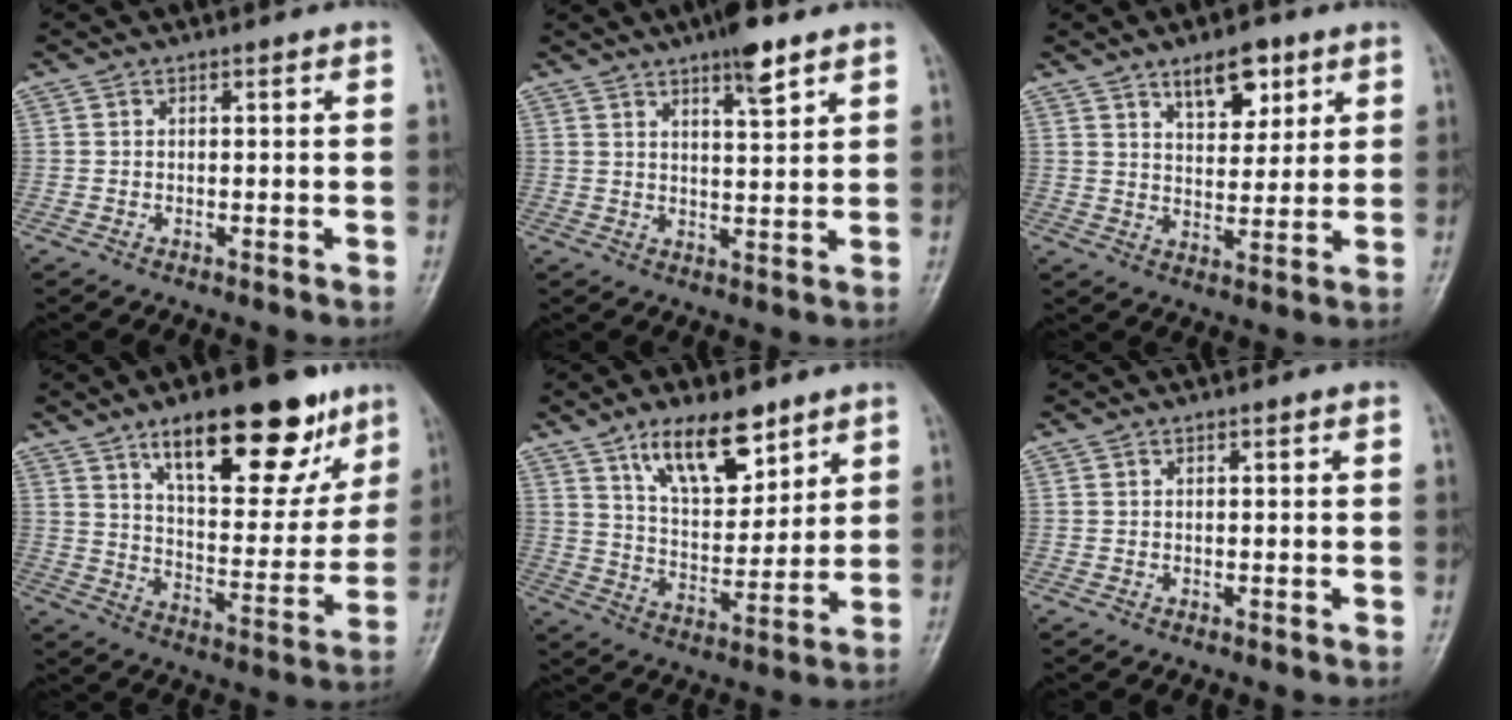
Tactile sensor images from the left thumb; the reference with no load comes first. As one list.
[{"total": 6.4, "force": [4.3, 1.4, 4.6], "torque": [-0.064, -0.024, 0.066]}, {"total": 8.4, "force": [5.0, 4.2, 5.4], "torque": [-0.052, -0.029, 0.079]}, {"total": 22.1, "force": [13.2, 9.1, 15.3], "torque": [-0.173, -0.050, 0.206]}, {"total": 13.4, "force": [8.5, 5.9, 8.5], "torque": [-0.110, -0.053, 0.154]}, {"total": 0.0}]